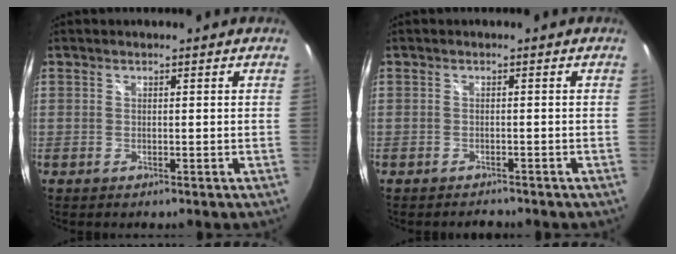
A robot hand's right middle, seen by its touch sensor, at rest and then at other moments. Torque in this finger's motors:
{"motor_torque": [-0.28, -0.09, 0.00, -0.01]}